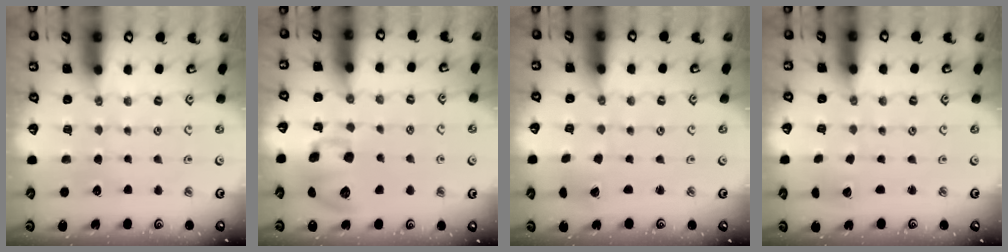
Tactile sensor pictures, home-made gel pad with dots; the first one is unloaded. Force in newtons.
{"total": 12.6, "press": 12.5, "slide": 1.0}
{"total": 2.4, "press": 2.4, "slide": 0.3}
{"total": 1.4, "press": 1.3, "slide": 0.2}